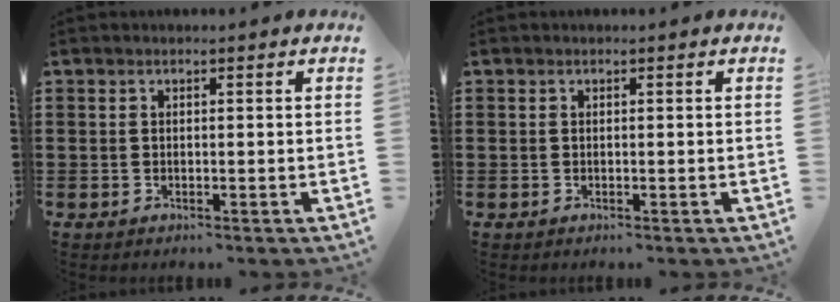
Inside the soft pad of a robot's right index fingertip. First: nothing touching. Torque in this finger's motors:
{"motor_torque": [1.10, 1.04, 0.02, 0.01]}